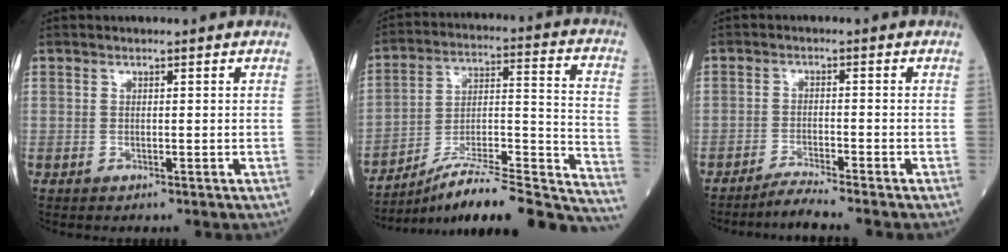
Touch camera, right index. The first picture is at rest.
{"total": 26.4, "force": [-23.0, 2.2, 12.7], "torque": [-0.117, 0.012, -0.344]}
{"total": 3.9, "force": [-3.5, -1.4, 1.0], "torque": [-0.023, -0.016, -0.065]}